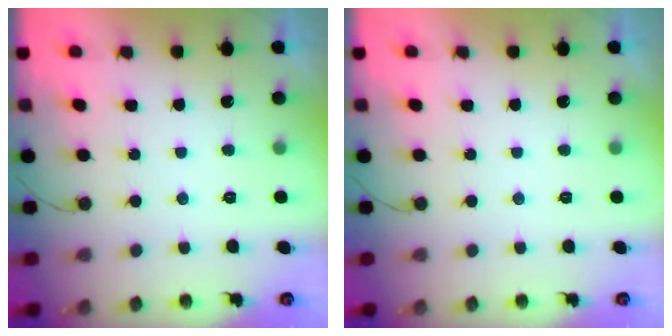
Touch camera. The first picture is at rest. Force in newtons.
{"total": 0.0}